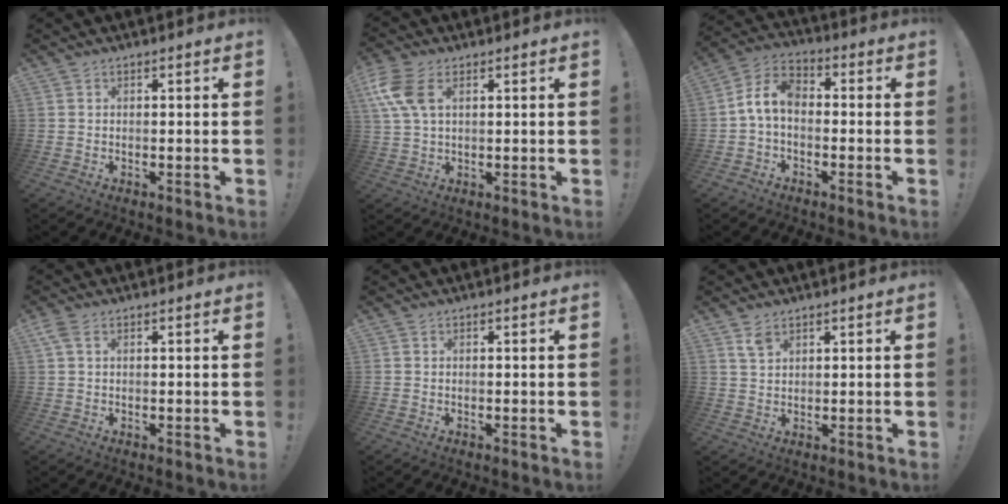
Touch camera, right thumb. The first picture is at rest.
{"total": 10.0, "force": [3.3, 5.5, 7.7], "torque": [-0.170, -0.001, 0.064]}
{"total": 8.3, "force": [-1.0, 5.2, 6.4], "torque": [-0.139, 0.015, -0.013]}
{"total": 2.7, "force": [1.1, 1.4, 2.0], "torque": [-0.041, 0.004, 0.021]}
{"total": 0.0}
{"total": 3.7, "force": [2.5, 2.0, 2.0], "torque": [-0.029, -0.011, 0.046]}